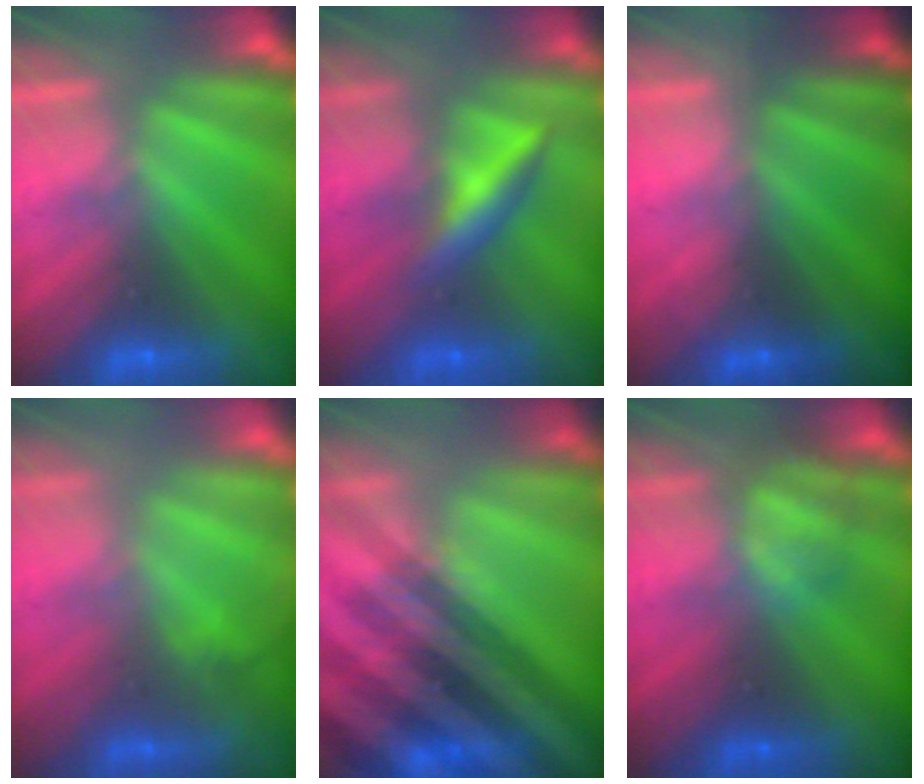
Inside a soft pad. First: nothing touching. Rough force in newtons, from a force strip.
{"total": 2.4}
{"total": 1.5}
{"total": 2.9}
{"total": 3.3}
{"total": 2.4}